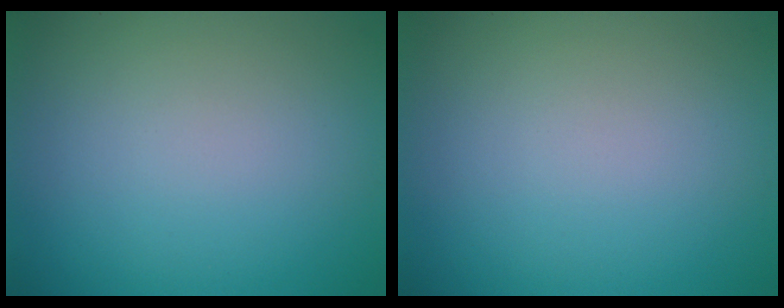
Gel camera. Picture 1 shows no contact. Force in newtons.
{"total": 0.0}